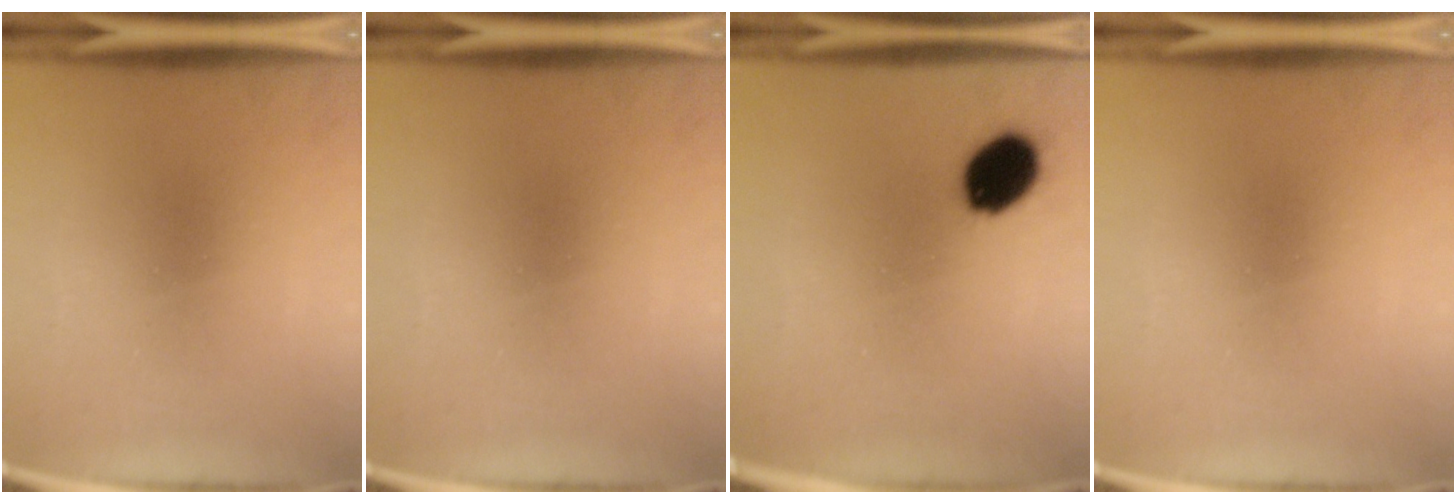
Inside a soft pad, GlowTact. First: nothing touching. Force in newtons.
{"total": 0.0}
{"total": 9.9}
{"total": 0.0}